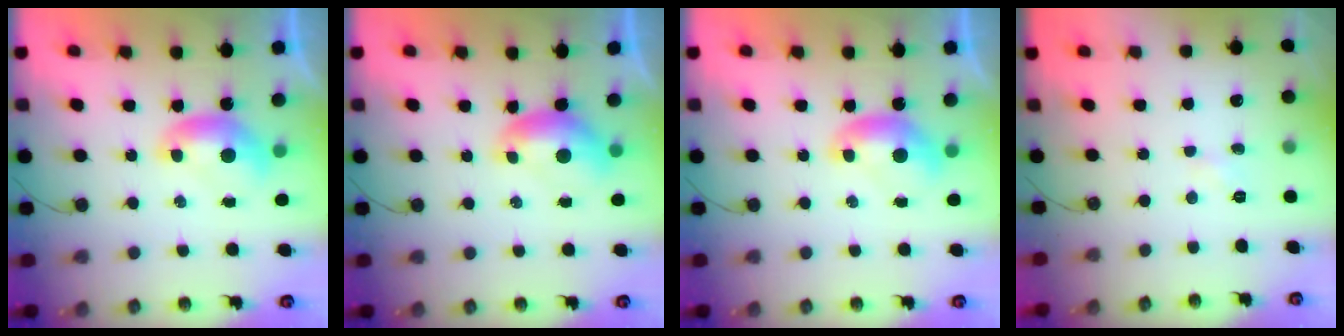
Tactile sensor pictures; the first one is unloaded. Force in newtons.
{"total": 0.6, "press": 0.1, "slide": 0.6}
{"total": 0.0}
{"total": 1.7, "press": 1.6, "slide": 0.4}